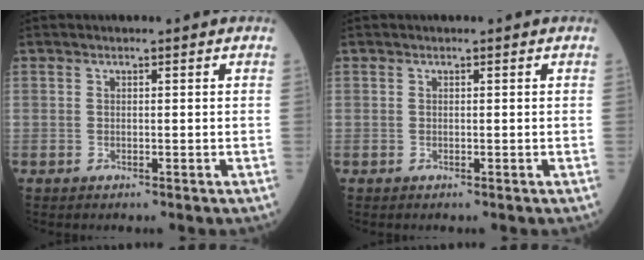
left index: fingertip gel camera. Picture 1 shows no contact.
{"total": 0.0}